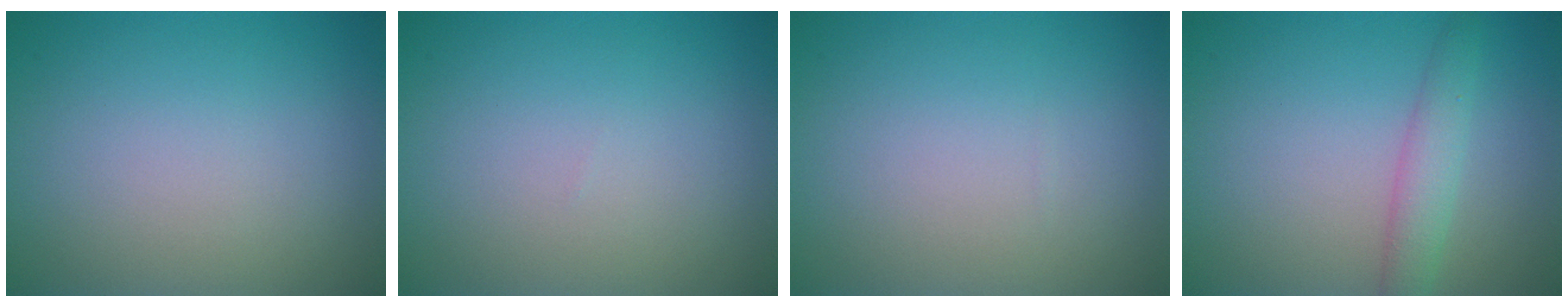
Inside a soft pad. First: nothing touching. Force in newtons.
{"total": 0.0}
{"total": 0.0}
{"total": 2.6, "press": 2.6, "slide": 0.1}